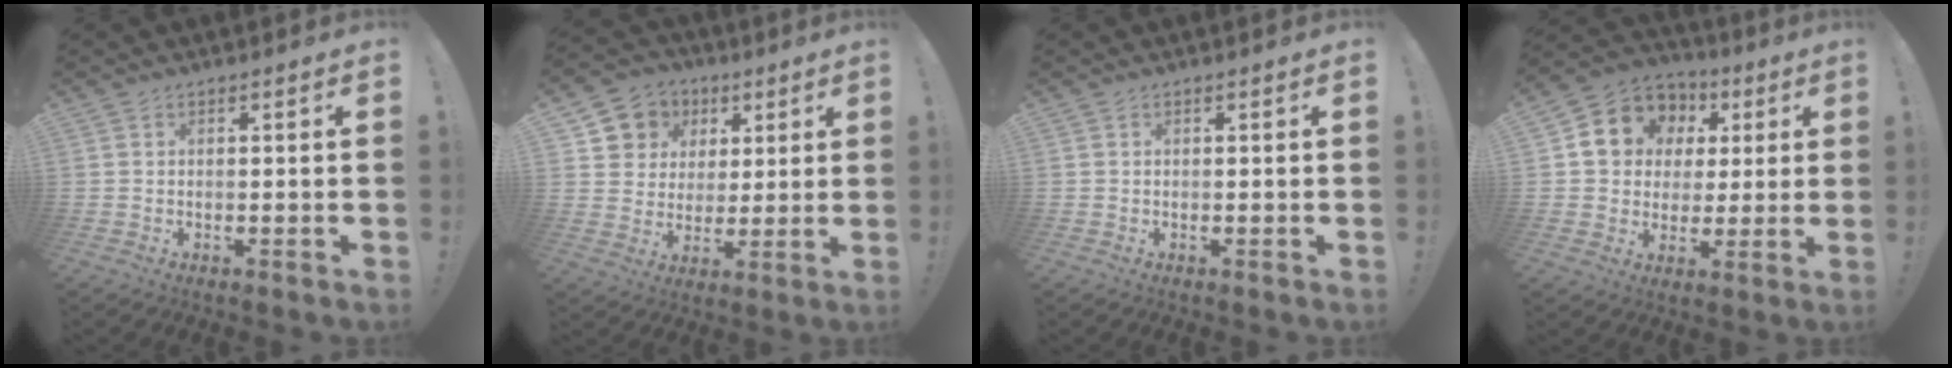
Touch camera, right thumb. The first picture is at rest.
{"total": 9.5, "force": [3.2, 8.8, 2.0], "torque": [-0.031, -0.018, 0.069]}
{"total": 0.0}
{"total": 12.6, "force": [4.1, 10.9, 4.8], "torque": [-0.074, -0.011, 0.091]}